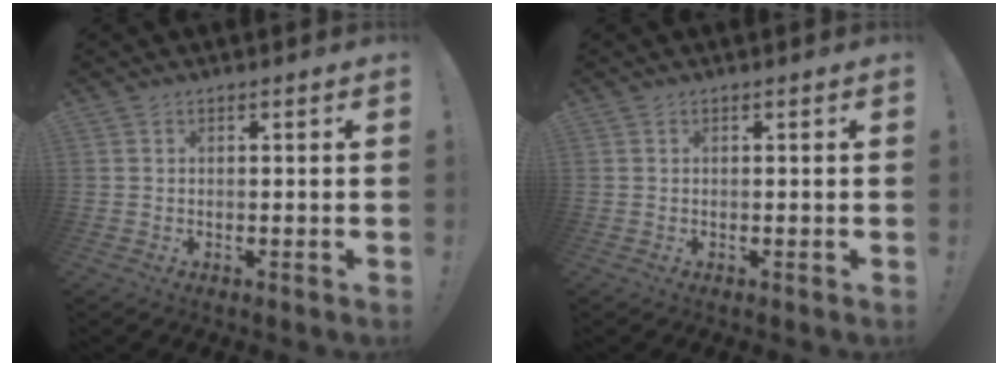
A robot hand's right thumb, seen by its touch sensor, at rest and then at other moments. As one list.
[{"total": 0.0}]